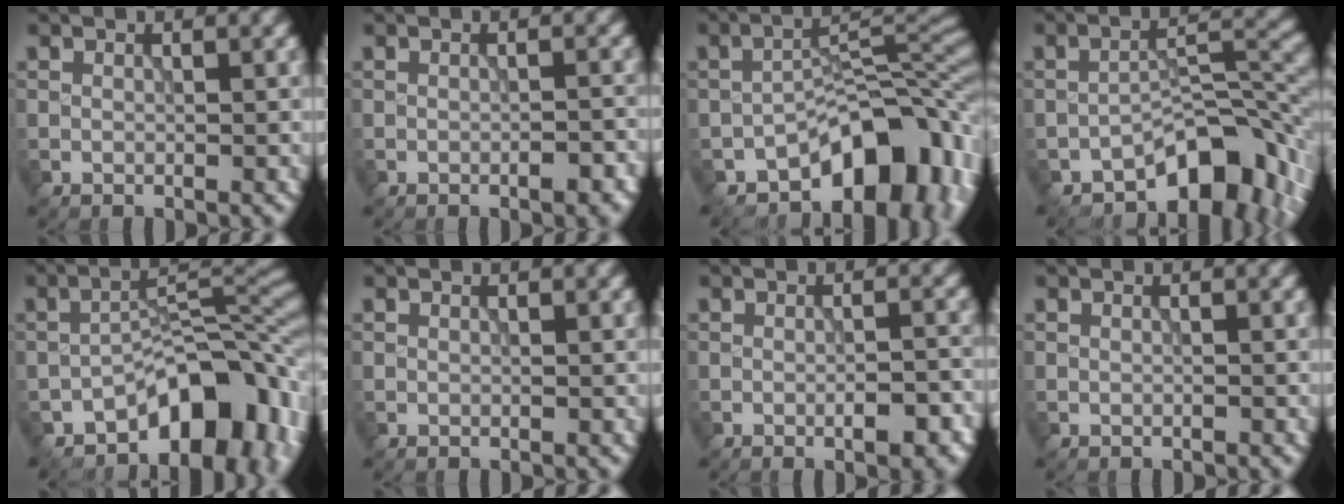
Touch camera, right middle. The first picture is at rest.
{"total": 1.7, "force": [-0.8, 0.5, 1.5], "torque": [-0.018, 0.002, -0.010]}
{"total": 11.6, "force": [-6.0, 6.0, 7.9], "torque": [-0.092, -0.006, -0.102]}
{"total": 8.6, "force": [-5.5, 3.9, 5.4], "torque": [-0.057, 0.005, -0.092]}
{"total": 10.9, "force": [-5.7, 5.5, 7.4], "torque": [-0.080, 0.000, -0.101]}
{"total": 0.0}
{"total": 3.2, "force": [-1.2, 0.9, 2.8], "torque": [-0.042, 0.000, -0.014]}
{"total": 0.0}